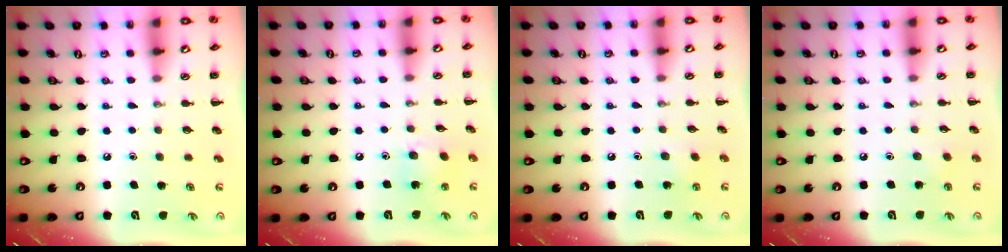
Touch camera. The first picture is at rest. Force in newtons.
{"total": 6.5, "press": 6.4, "slide": 1.2}
{"total": 5.0, "press": 4.8, "slide": 1.4}
{"total": 4.0, "press": 3.9, "slide": 1.0}